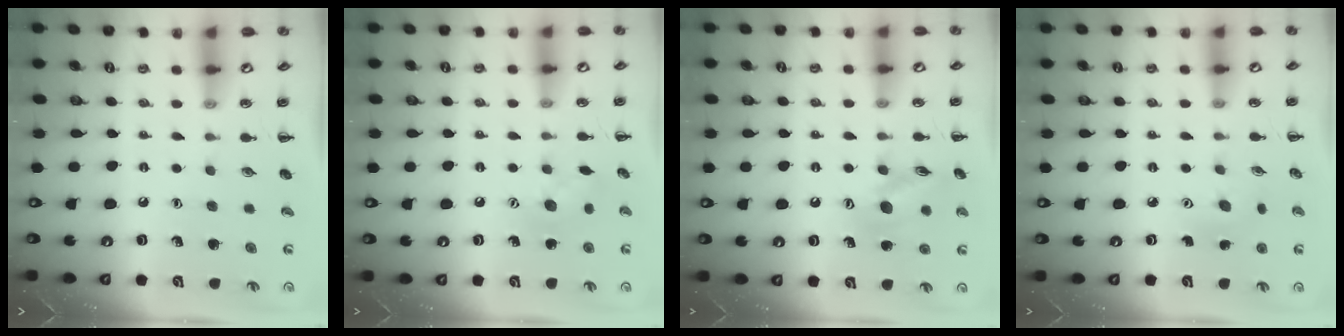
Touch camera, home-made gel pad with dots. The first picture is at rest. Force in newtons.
{"total": 7.9, "press": 7.9, "slide": 0.4}
{"total": 12.4, "press": 12.4, "slide": 1.1}
{"total": 3.2, "press": 3.0, "slide": 0.9}